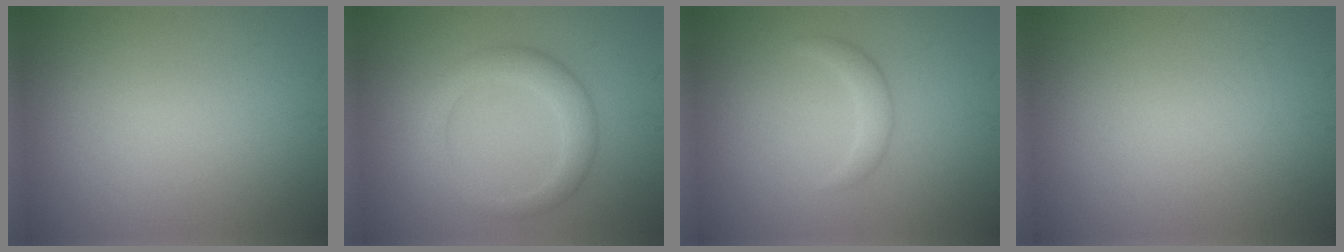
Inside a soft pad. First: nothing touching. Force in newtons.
{"total": 3.5, "press": 3.5, "slide": 0.1}
{"total": 1.7, "press": 1.7, "slide": 0.1}
{"total": 0.0}